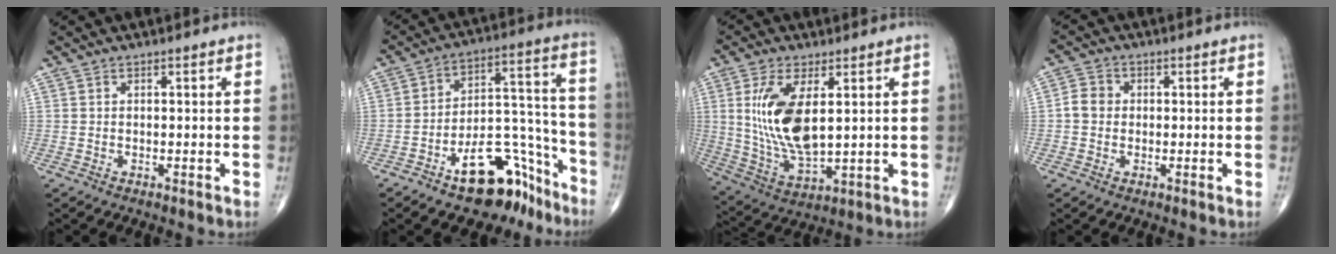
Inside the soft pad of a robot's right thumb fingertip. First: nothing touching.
{"total": 16.9, "force": [-10.6, 8.1, 10.3], "torque": [-0.100, 0.103, -0.159]}
{"total": 14.8, "force": [3.2, 6.4, 12.9], "torque": [-0.257, -0.025, 0.074]}
{"total": 3.5, "force": [-0.2, 3.1, 1.6], "torque": [-0.020, 0.009, -0.011]}